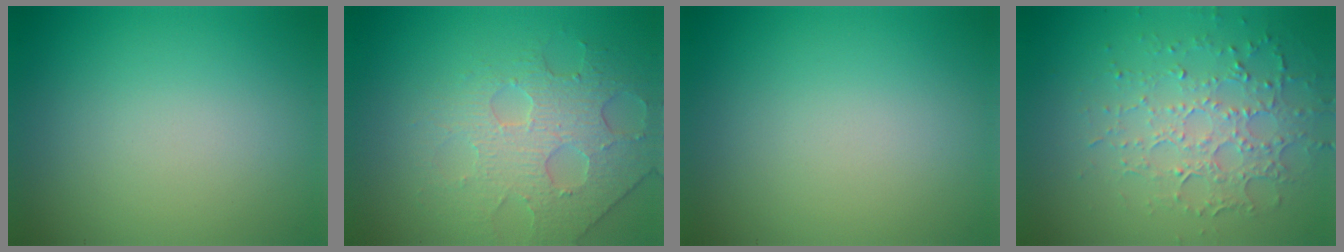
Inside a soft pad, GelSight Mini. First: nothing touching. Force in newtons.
{"total": 4.1, "press": 3.9, "slide": 1.1}
{"total": 0.0}
{"total": 5.0, "press": 3.5, "slide": 3.6}